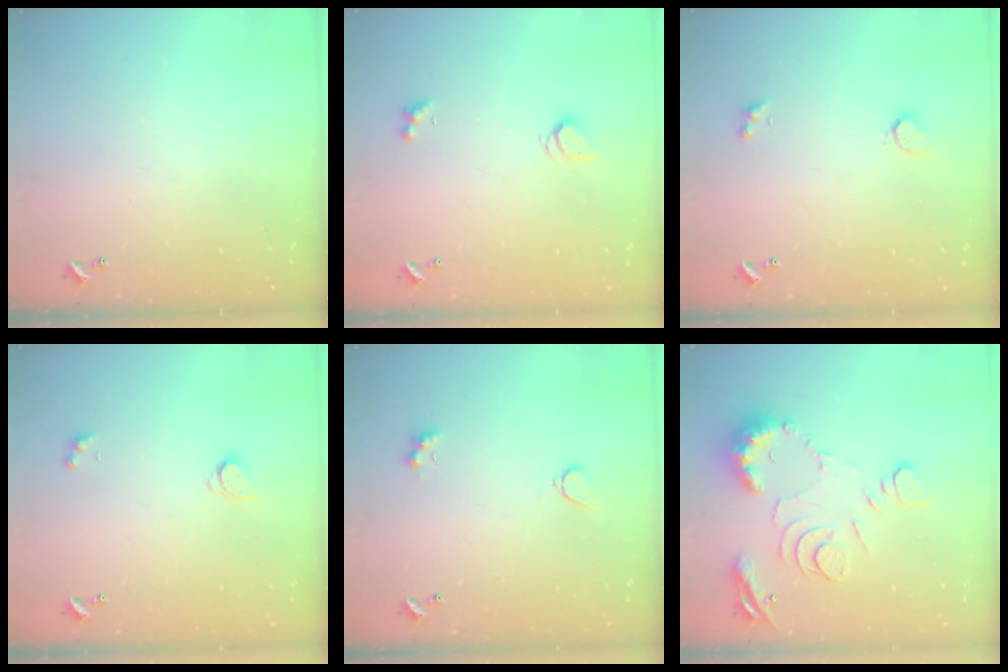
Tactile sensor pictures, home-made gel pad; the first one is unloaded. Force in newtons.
{"total": 1.7, "press": 1.7, "slide": 0.4}
{"total": 2.3, "press": 2.3, "slide": 0.5}
{"total": 2.6, "press": 2.6, "slide": 0.3}
{"total": 3.5, "press": 3.3, "slide": 0.9}
{"total": 11.6, "press": 11.5, "slide": 1.2}